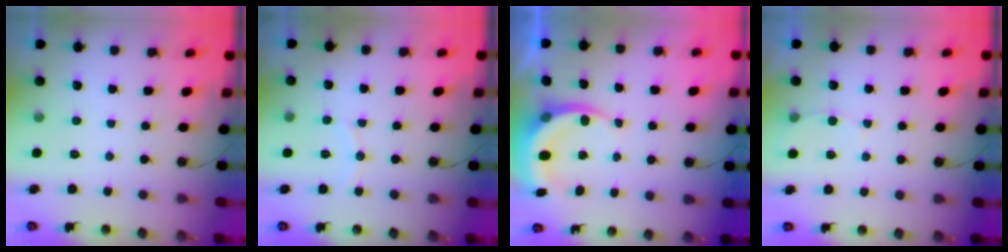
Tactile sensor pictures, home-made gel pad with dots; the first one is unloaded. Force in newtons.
{"total": 4.7, "press": 4.7, "slide": 0.5}
{"total": 5.8, "press": 5.8, "slide": 0.4}
{"total": 5.0, "press": 5.0, "slide": 0.4}